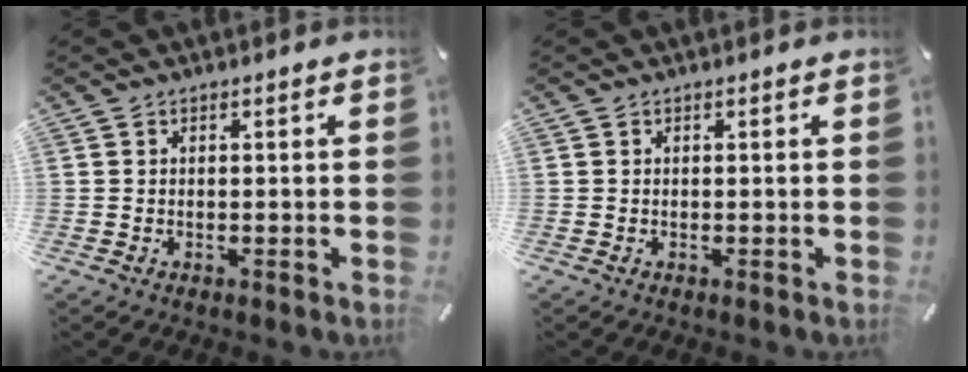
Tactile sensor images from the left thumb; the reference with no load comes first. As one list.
[{"total": 0.0}]